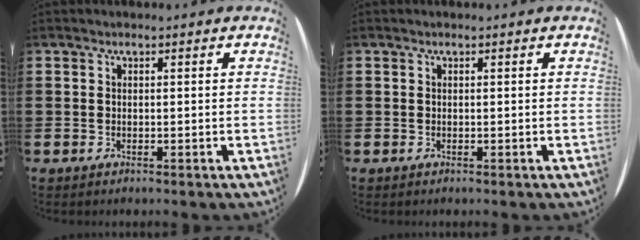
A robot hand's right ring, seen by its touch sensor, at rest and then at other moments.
{"total": 0.0}